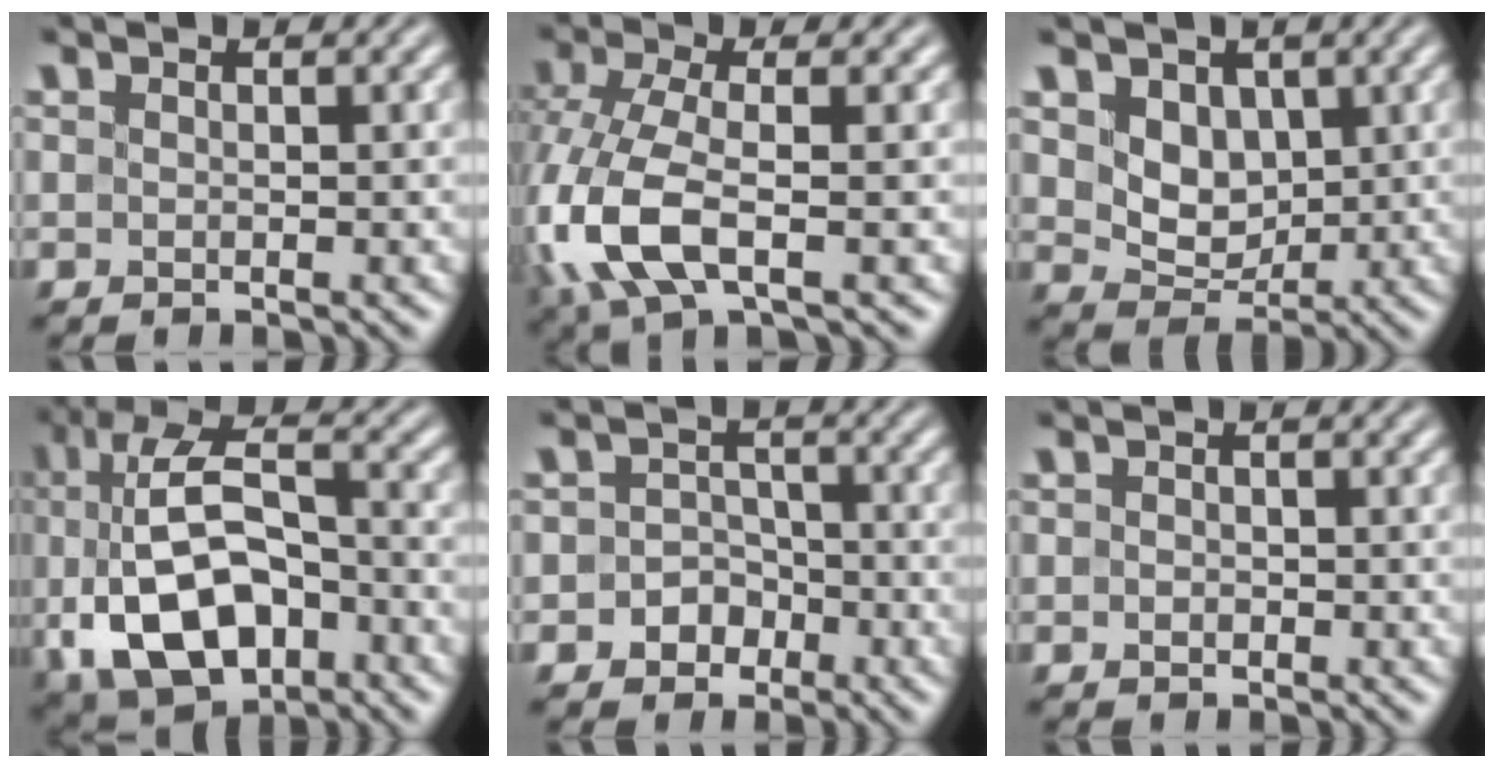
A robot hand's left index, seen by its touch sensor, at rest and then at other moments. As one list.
[{"total": 7.3, "force": [-2.5, 3.0, 6.2], "torque": [-0.155, -0.003, -0.060]}, {"total": 3.9, "force": [1.4, 3.0, 2.1], "torque": [-0.050, -0.018, 0.028]}, {"total": 11.2, "force": [-2.6, 6.4, 8.8], "torque": [-0.180, -0.005, -0.053]}, {"total": 3.4, "force": [-1.5, 2.9, 0.8], "torque": [0.020, 0.008, -0.036]}, {"total": 0.7, "force": [-0.2, 0.6, 0.3], "torque": [-0.004, -0.003, -0.005]}]